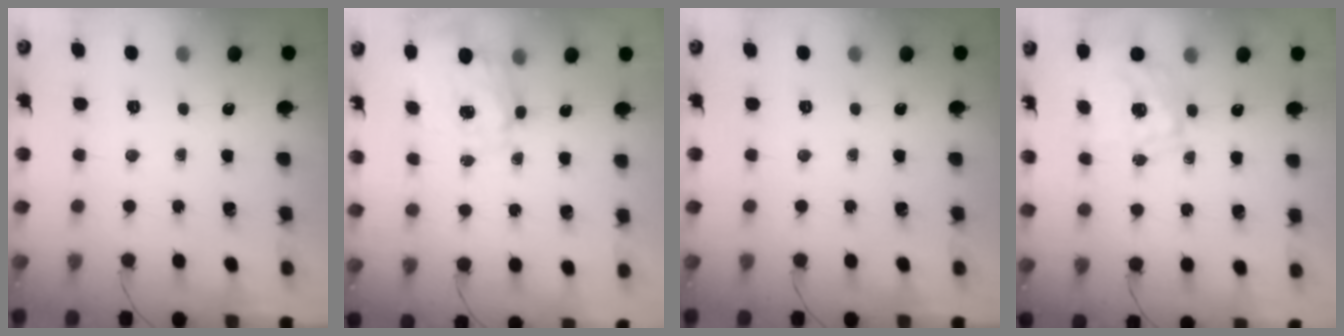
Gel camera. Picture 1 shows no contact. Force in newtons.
{"total": 2.5, "press": 2.4, "slide": 1.0}
{"total": 0.0}
{"total": 1.4, "press": 1.2, "slide": 0.7}